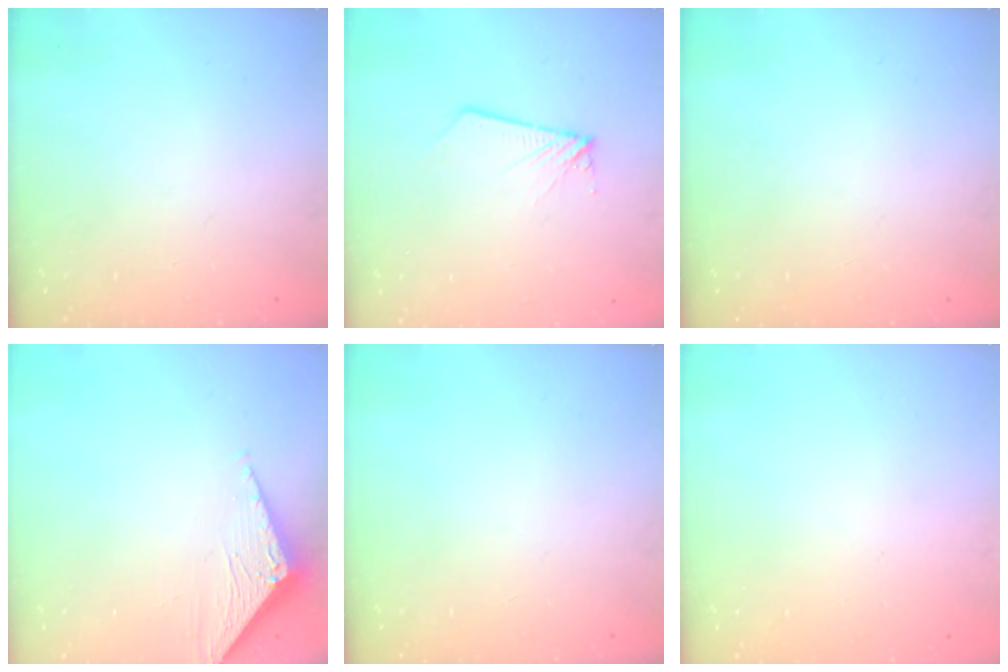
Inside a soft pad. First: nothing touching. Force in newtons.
{"total": 2.2, "press": 2.2, "slide": 0.3}
{"total": 0.0}
{"total": 3.1, "press": 3.1, "slide": 0.2}
{"total": 0.0}
{"total": 0.0}